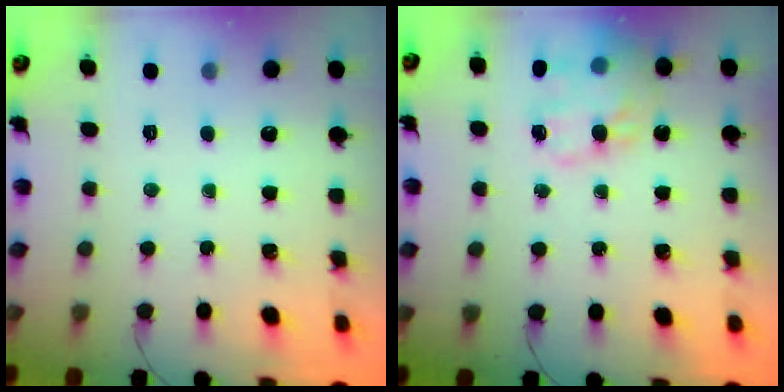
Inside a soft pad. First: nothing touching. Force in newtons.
{"total": 18.0, "press": 17.6, "slide": 3.4}